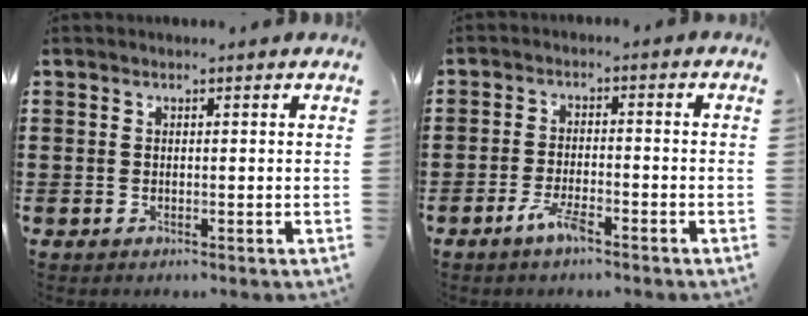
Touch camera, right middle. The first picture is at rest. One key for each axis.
{"total": 3.9, "fx": -2.6, "fy": 0.8, "fz": 2.8, "tx": -0.068, "ty": -0.003, "tz": -0.052}